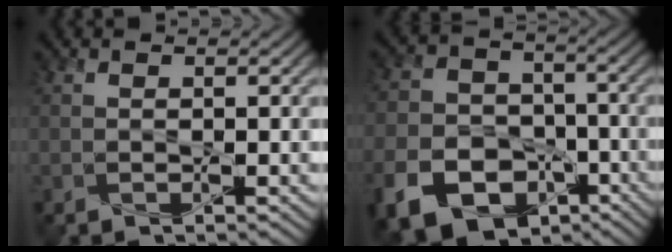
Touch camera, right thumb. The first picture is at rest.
{"total": 14.0, "force": [-7.5, 9.8, 6.7], "torque": [-0.166, -0.040, -0.136]}